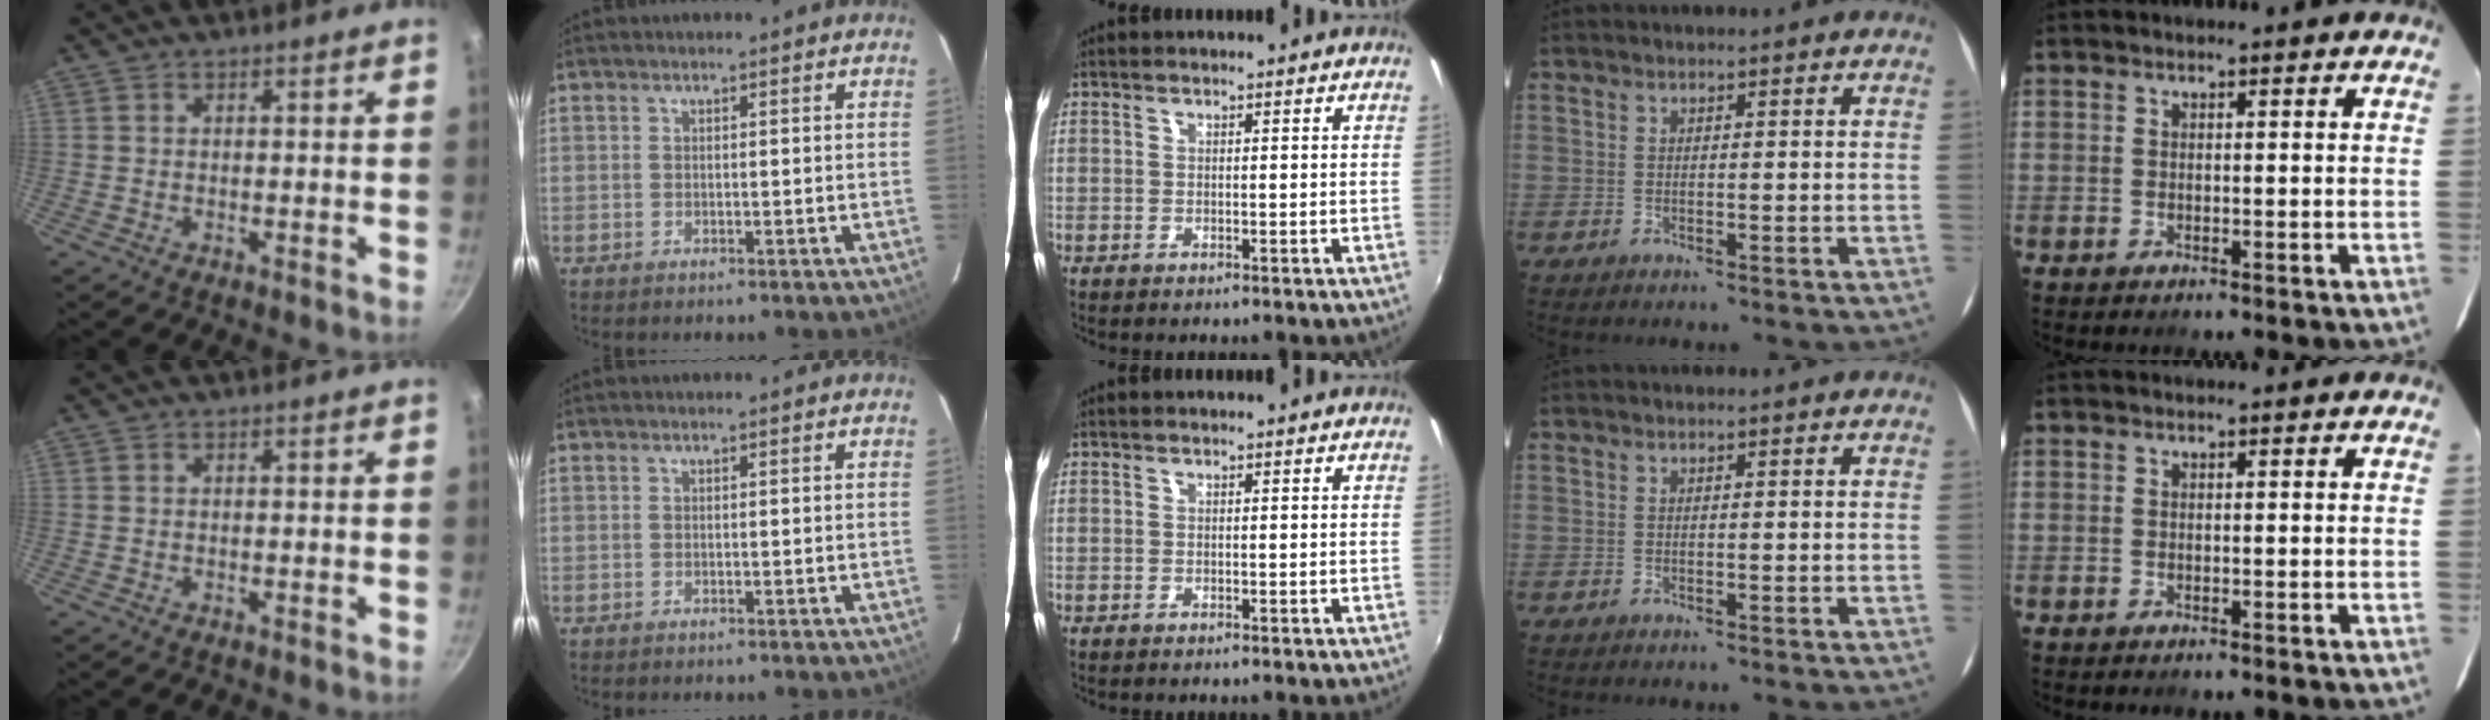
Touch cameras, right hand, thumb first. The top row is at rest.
{}